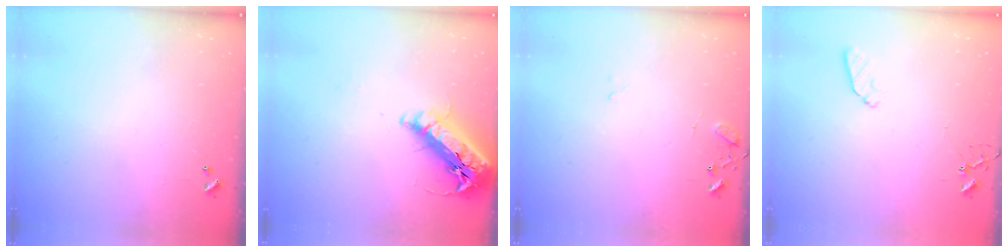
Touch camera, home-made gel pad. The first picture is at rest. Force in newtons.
{"total": 21.2, "press": 20.8, "slide": 4.0}
{"total": 9.3, "press": 9.3, "slide": 0.7}
{"total": 6.1, "press": 6.1, "slide": 0.8}